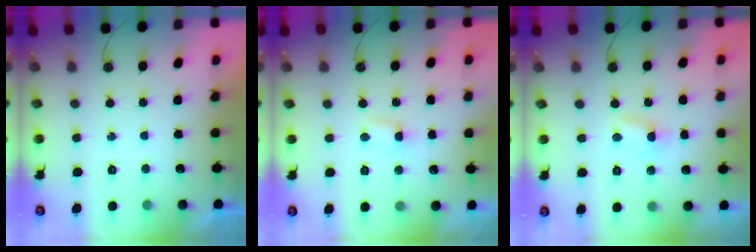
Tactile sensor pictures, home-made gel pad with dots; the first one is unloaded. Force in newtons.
{"total": 2.8, "press": 2.8, "slide": 0.2}
{"total": 4.5, "press": 4.5, "slide": 0.4}